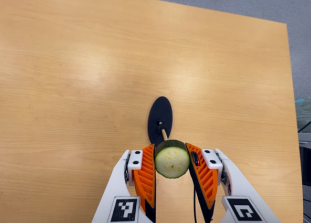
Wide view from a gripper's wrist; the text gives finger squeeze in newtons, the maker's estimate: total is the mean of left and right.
{"total": 8.4, "left": 7.7, "right": 9.1}